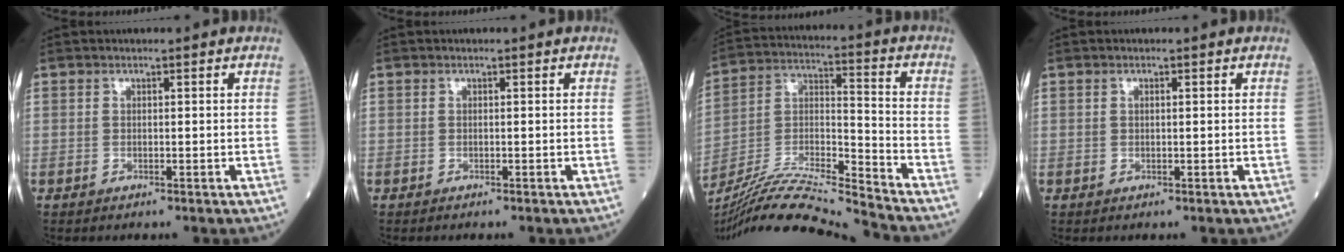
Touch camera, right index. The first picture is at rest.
{"total": 0.0}
{"total": 17.6, "force": [-16.5, -2.1, 5.7], "torque": [-0.106, 0.005, -0.295]}
{"total": 0.5, "force": [0.1, 0.2, 0.5], "torque": [-0.012, 0.000, 0.003]}